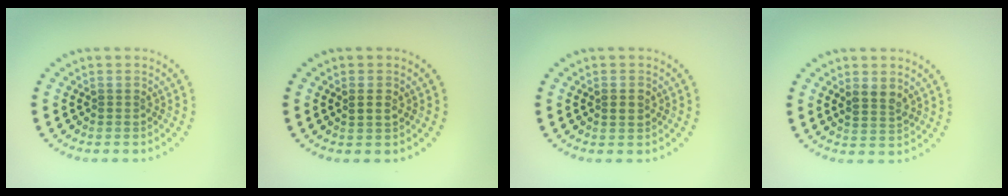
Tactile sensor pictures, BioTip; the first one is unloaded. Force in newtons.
{"total": 1.1, "press": 1.1, "slide": 0.2}
{"total": 1.2, "press": 1.2, "slide": 0.2}
{"total": 1.9, "press": 1.8, "slide": 0.6}